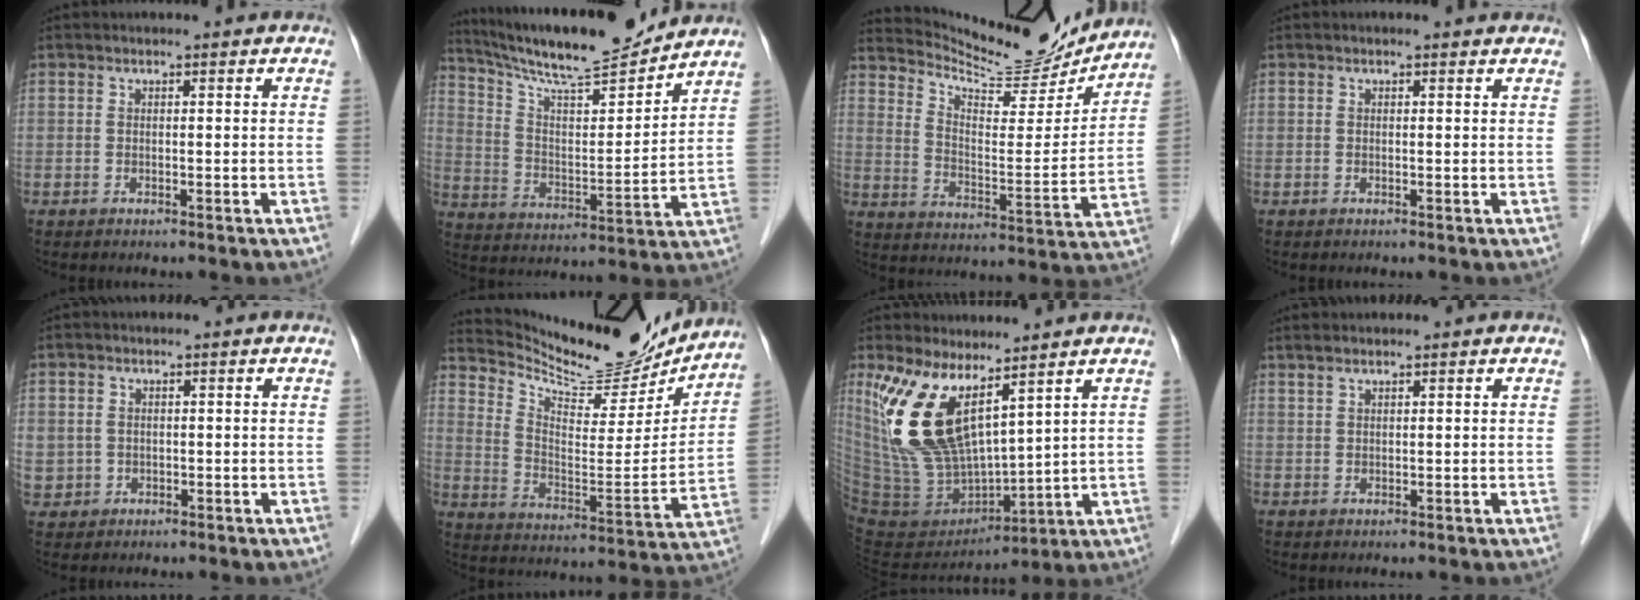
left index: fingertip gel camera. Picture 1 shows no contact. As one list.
[{"total": 16.0, "force": [14.8, 0.9, 6.0], "torque": [-0.115, -0.003, 0.253]}, {"total": 16.0, "force": [15.7, 1.7, 2.8], "torque": [-0.058, -0.036, 0.234]}, {"total": 0.5, "force": [0.4, 0.2, 0.2], "torque": [-0.012, 0.001, 0.000]}, {"total": 4.0, "force": [-0.4, 3.9, 0.9], "torque": [-0.026, 0.005, 0.008]}, {"total": 18.7, "force": [18.0, 3.1, 4.3], "torque": [-0.086, -0.042, 0.274]}, {"total": 13.6, "force": [7.4, 4.8, 10.4], "torque": [-0.223, -0.004, 0.166]}, {"total": 1.4, "force": [1.2, 0.4, 0.5], "torque": [-0.014, 0.011, 0.028]}]